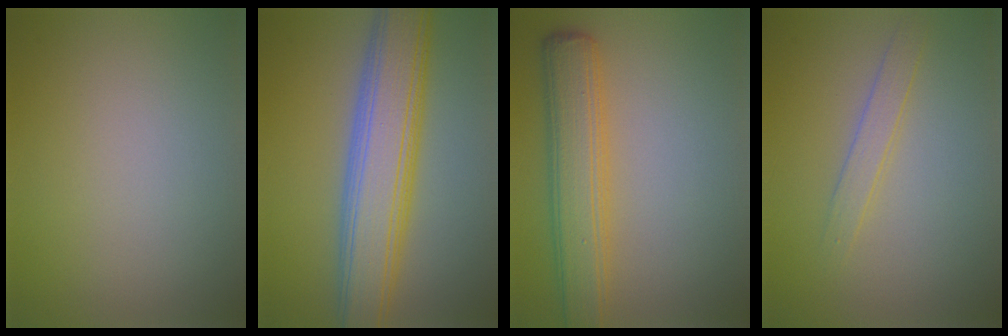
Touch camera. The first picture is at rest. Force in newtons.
{"total": 8.3, "press": 8.3, "slide": 0.6}
{"total": 5.5, "press": 5.5, "slide": 0.1}
{"total": 1.7, "press": 1.7, "slide": 0.1}